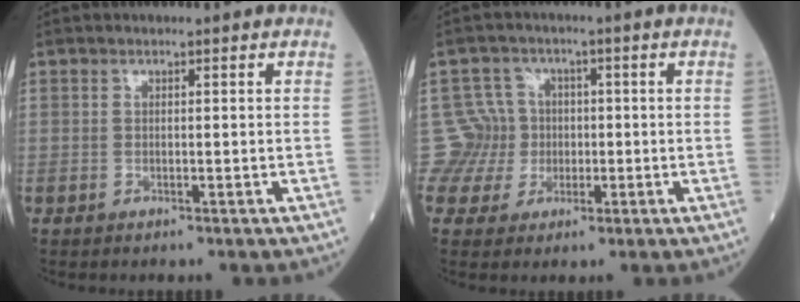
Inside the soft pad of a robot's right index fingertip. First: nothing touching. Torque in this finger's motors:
{"motor_torque": [-0.33, -0.14, -0.21, -0.10]}